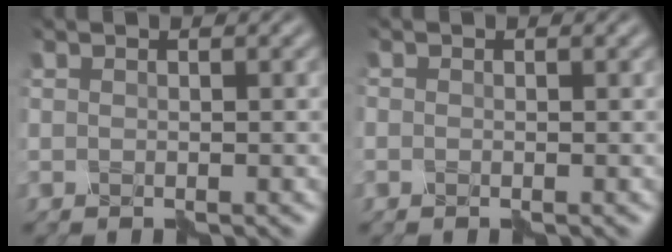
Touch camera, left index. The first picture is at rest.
{"total": 0.5, "force": [-0.4, 0.4, 0.2], "torque": [0.001, 0.000, 0.000]}